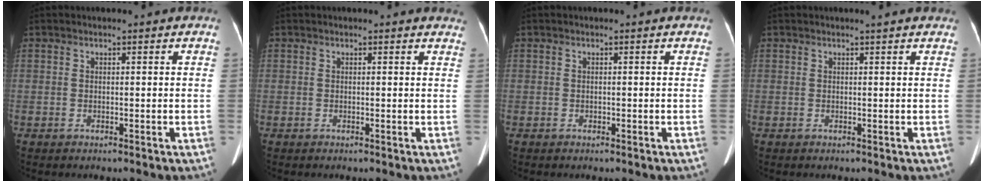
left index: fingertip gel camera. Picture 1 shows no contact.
{"total": 2.7, "force": [2.6, 0.7, 0.4], "torque": [-0.002, -0.008, 0.006]}
{"total": 0.0}
{"total": 2.2, "force": [1.9, 0.0, 1.1], "torque": [-0.015, 0.009, 0.018]}